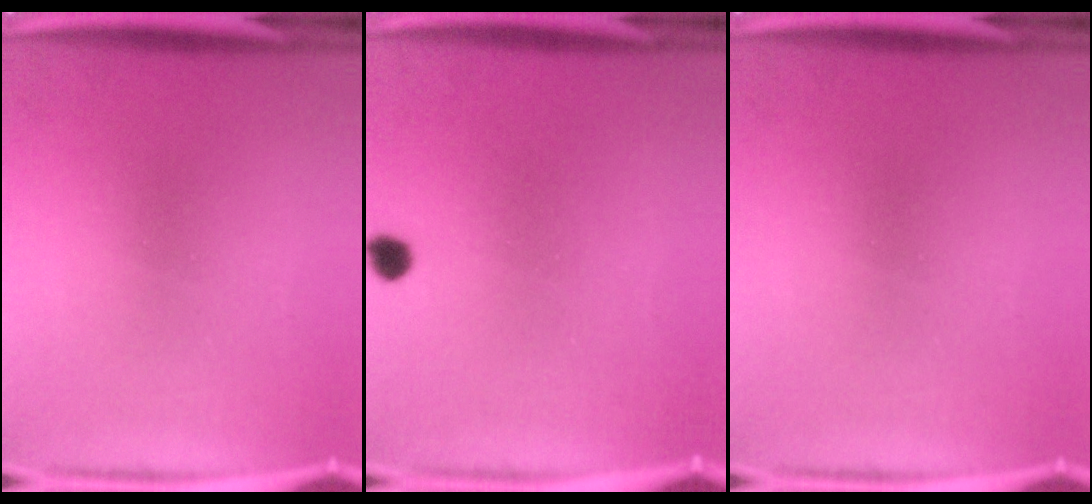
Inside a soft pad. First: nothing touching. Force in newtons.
{"total": 2.0}
{"total": 0.0}